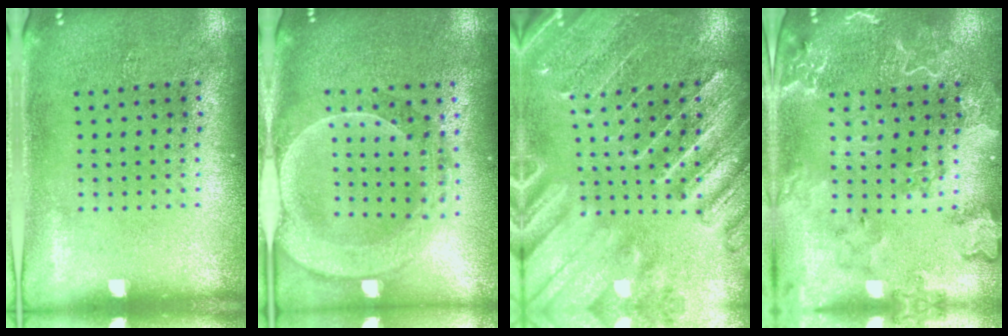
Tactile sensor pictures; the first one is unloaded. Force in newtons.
{"total": 2.2, "press": 2.0, "slide": 0.9}
{"total": 3.2, "press": 3.0, "slide": 1.2}
{"total": 2.6, "press": 2.4, "slide": 1.0}